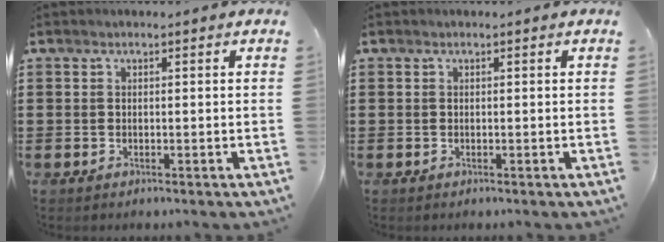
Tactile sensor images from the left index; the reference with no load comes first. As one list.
[{"total": 0.0}]